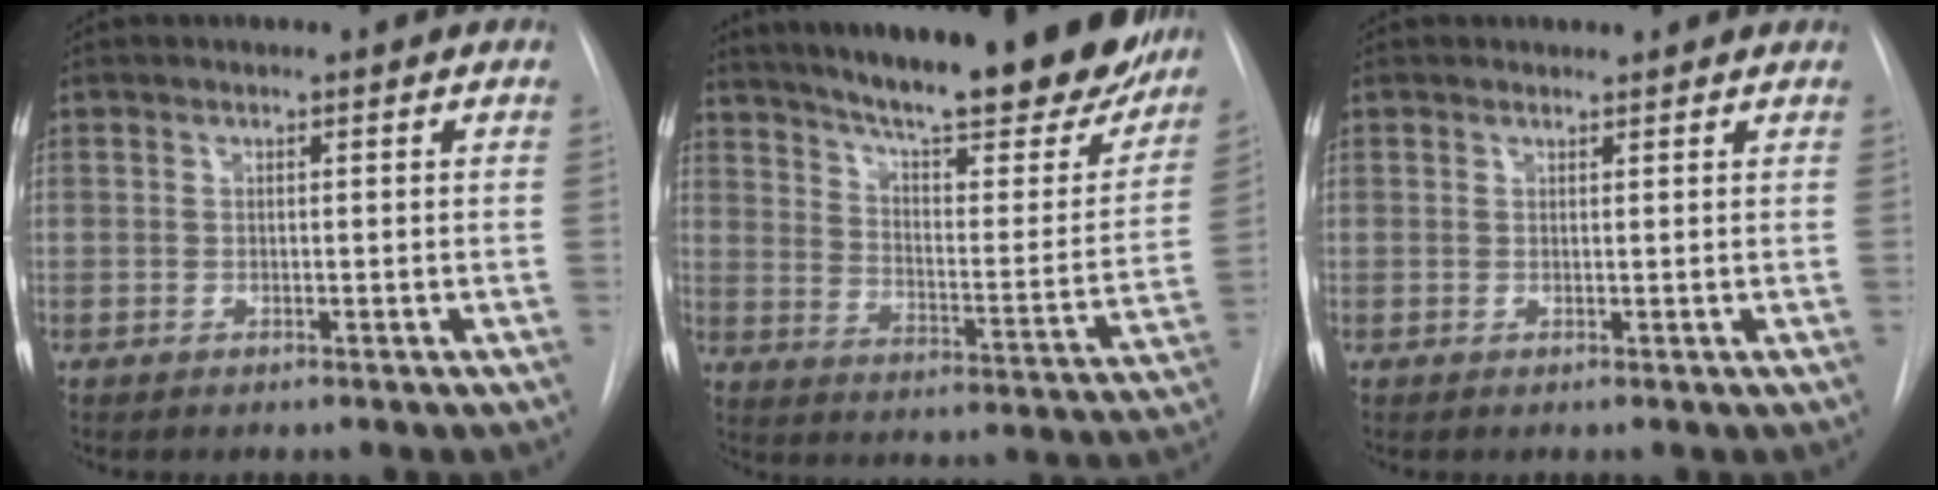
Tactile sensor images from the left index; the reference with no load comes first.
{"total": 29.2, "force": [24.1, 5.7, 15.4], "torque": [-0.235, -0.049, 0.318]}
{"total": 2.1, "force": [2.0, 0.6, 0.1], "torque": [-0.008, 0.009, 0.021]}